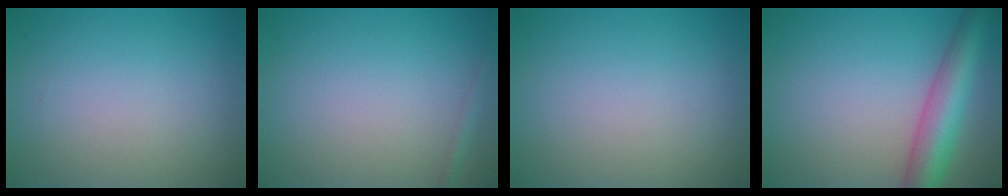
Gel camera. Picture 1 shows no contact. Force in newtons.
{"total": 0.8, "press": 0.8, "slide": 0.0}
{"total": 0.0}
{"total": 6.1, "press": 6.1, "slide": 0.2}